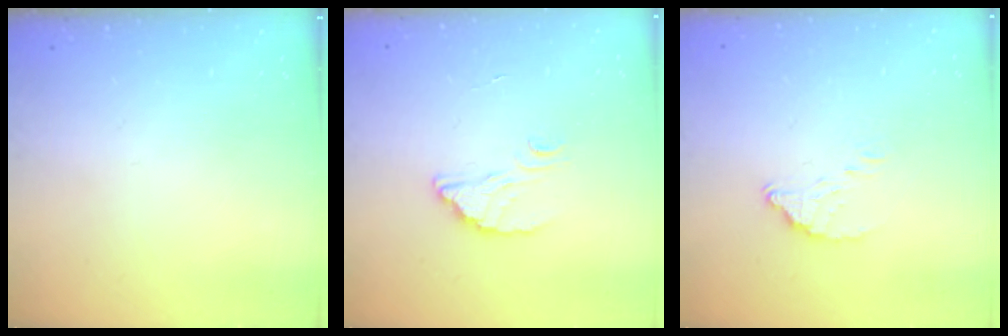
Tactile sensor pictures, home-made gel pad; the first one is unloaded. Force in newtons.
{"total": 2.4, "press": 2.4, "slide": 0.1}
{"total": 3.4, "press": 3.4, "slide": 0.1}